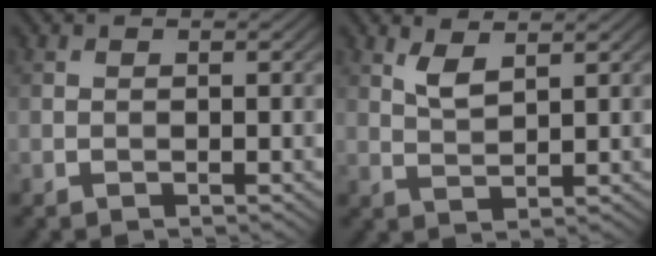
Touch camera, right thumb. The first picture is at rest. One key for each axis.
{"total": 2.8, "fx": 1.9, "fy": 0.8, "fz": 2.0, "tx": -0.049, "ty": -0.003, "tz": 0.041}